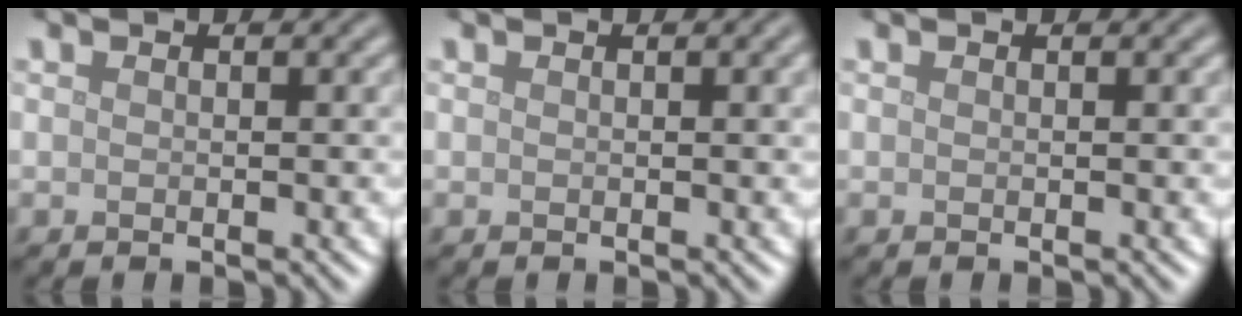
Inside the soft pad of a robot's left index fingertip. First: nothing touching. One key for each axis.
{"total": 1.1, "fx": 0.3, "fy": 0.3, "fz": 1.1, "tx": -0.012, "ty": 0.004, "tz": 0.004}
{"total": 0.0}